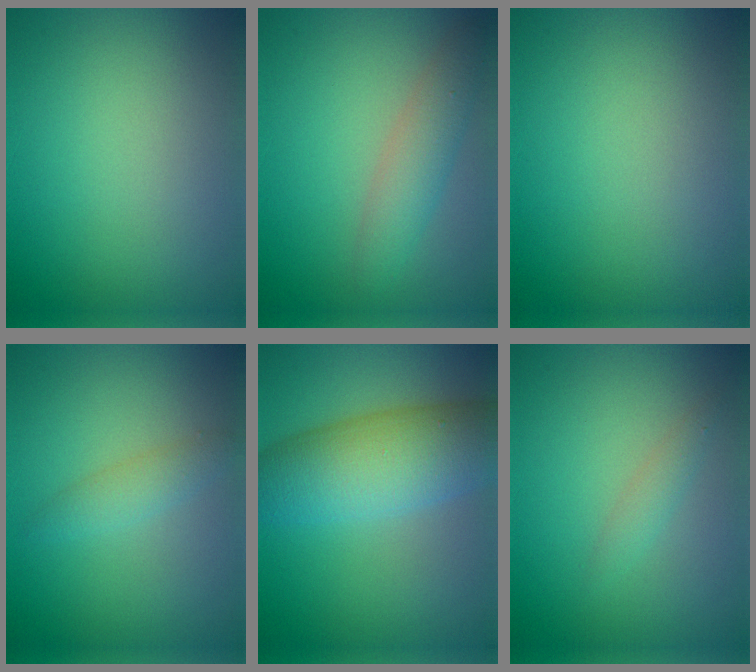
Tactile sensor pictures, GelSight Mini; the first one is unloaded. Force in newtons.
{"total": 2.9, "press": 2.9, "slide": 0.1}
{"total": 0.0}
{"total": 1.7, "press": 1.7, "slide": 0.1}
{"total": 8.0, "press": 8.0, "slide": 0.1}
{"total": 1.1, "press": 1.1, "slide": 0.0}